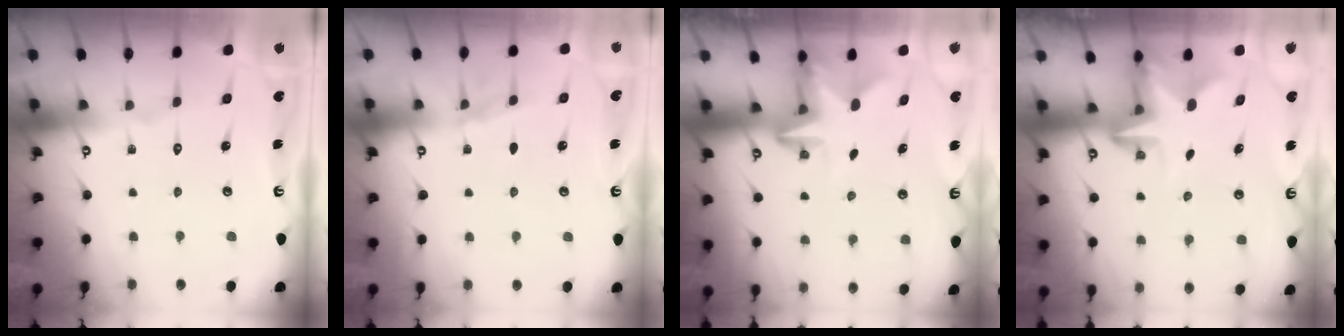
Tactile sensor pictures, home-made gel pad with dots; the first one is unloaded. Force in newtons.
{"total": 4.7, "press": 3.9, "slide": 2.7}
{"total": 2.6, "press": 2.6, "slide": 0.5}
{"total": 2.4, "press": 2.3, "slide": 0.4}